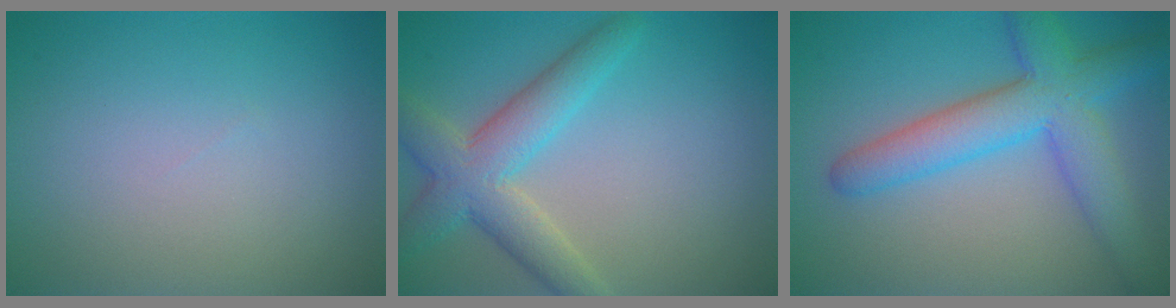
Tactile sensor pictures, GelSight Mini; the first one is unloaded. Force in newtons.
{"total": 5.5, "press": 5.4, "slide": 0.3}
{"total": 6.8, "press": 6.8, "slide": 0.2}